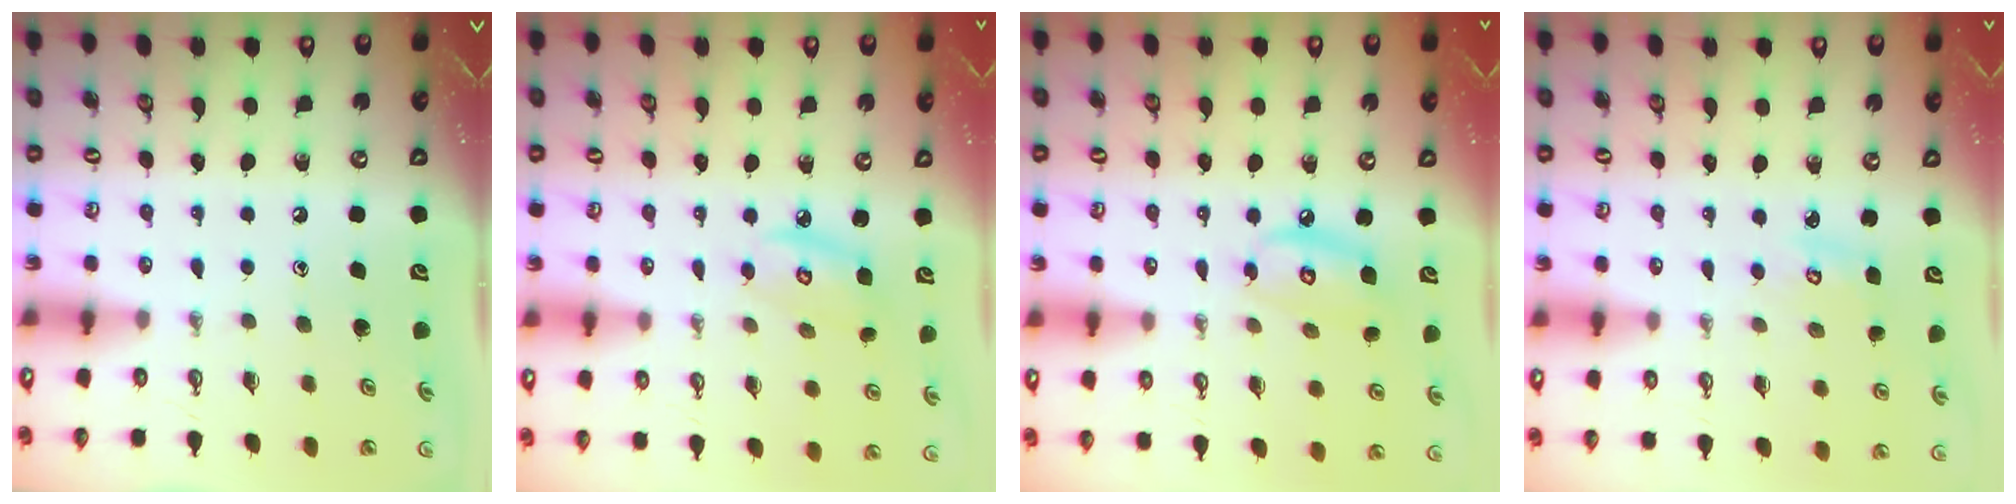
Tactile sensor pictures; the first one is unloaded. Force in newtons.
{"total": 5.5, "press": 5.5, "slide": 0.3}
{"total": 9.4, "press": 9.4, "slide": 0.8}
{"total": 2.9, "press": 2.9, "slide": 0.1}